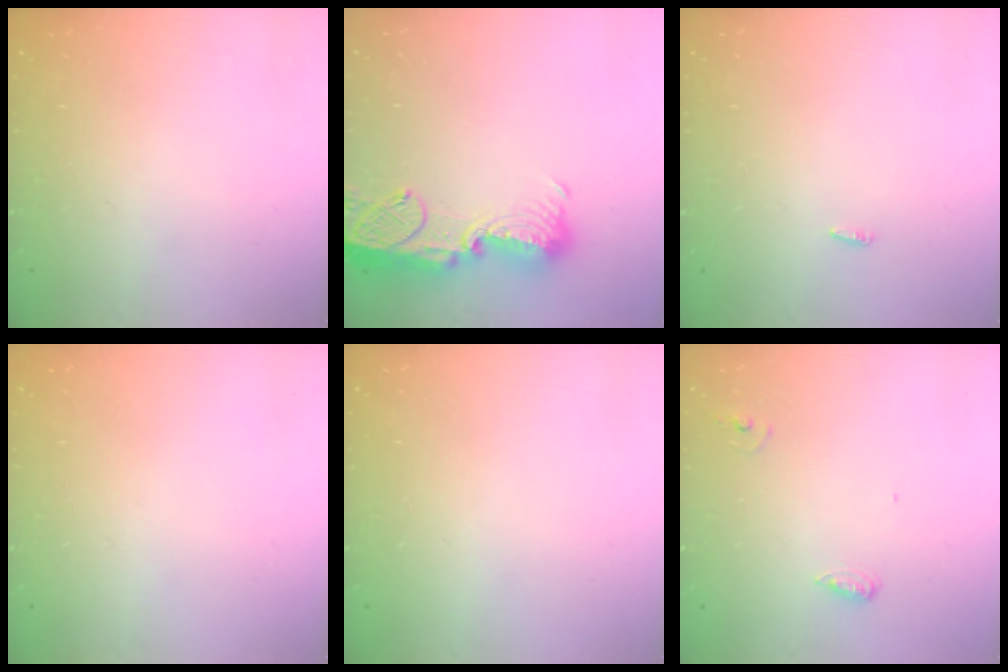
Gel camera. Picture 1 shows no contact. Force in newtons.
{"total": 14.9, "press": 14.9, "slide": 1.0}
{"total": 2.1, "press": 1.9, "slide": 0.7}
{"total": 0.0}
{"total": 0.9, "press": 0.9, "slide": 0.0}
{"total": 6.0, "press": 5.8, "slide": 1.5}